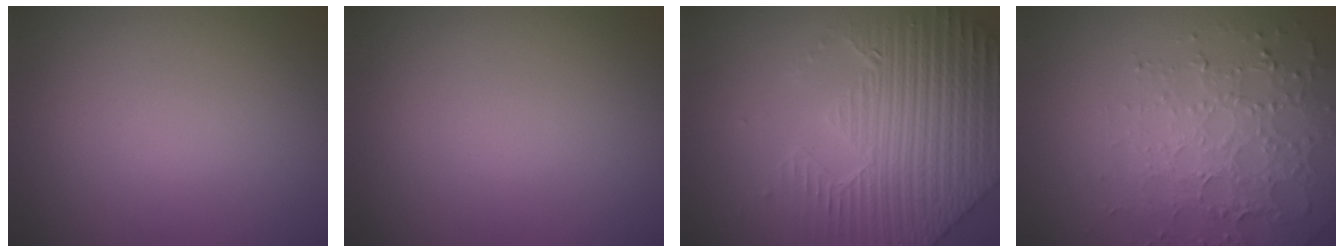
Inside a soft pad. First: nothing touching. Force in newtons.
{"total": 0.0}
{"total": 8.1, "press": 6.4, "slide": 5.0}
{"total": 4.4, "press": 3.9, "slide": 2.1}